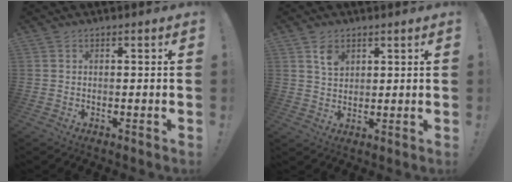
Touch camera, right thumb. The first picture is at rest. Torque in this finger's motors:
{"motor_torque": [-0.22, 0.21, 0.85, -0.54, 0.04]}